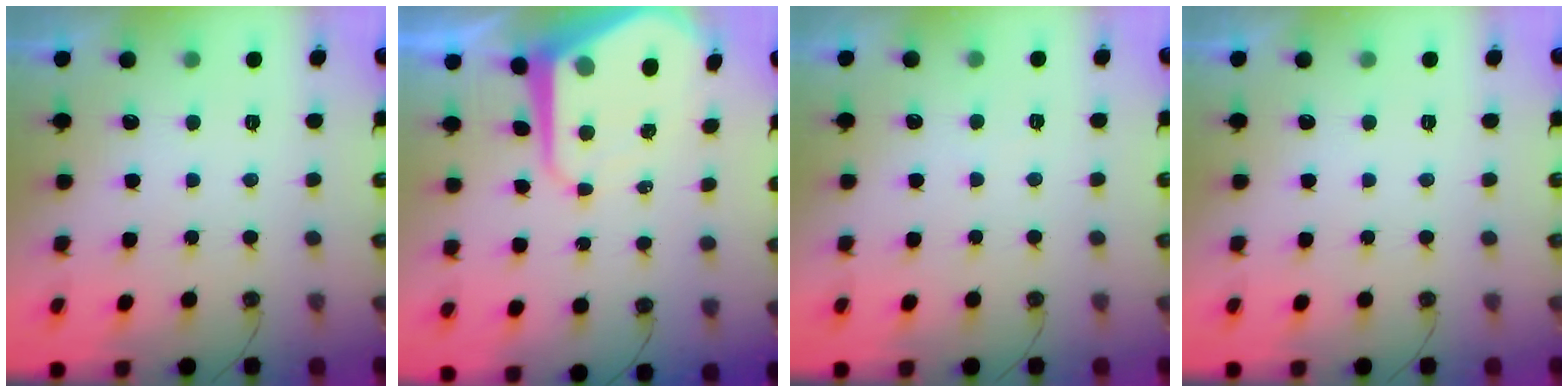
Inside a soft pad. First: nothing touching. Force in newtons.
{"total": 11.4, "press": 11.3, "slide": 1.1}
{"total": 3.0, "press": 2.9, "slide": 0.5}
{"total": 0.0}